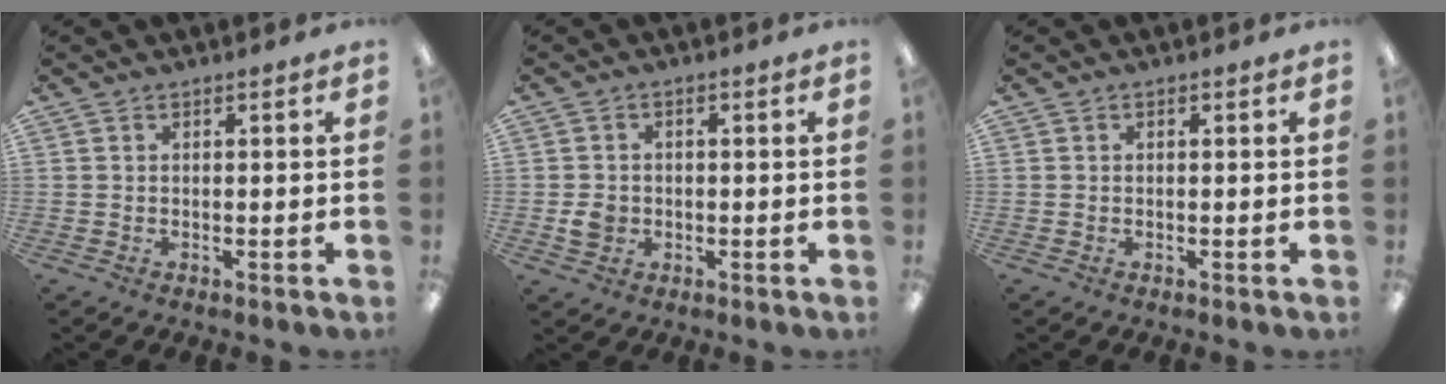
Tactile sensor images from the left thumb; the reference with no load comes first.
{"total": 3.6, "force": [-0.7, 3.2, 1.6], "torque": [-0.018, 0.002, -0.013]}
{"total": 0.0}